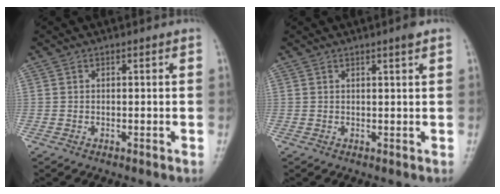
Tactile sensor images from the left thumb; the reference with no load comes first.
{"total": 1.6, "force": [1.1, -0.1, 1.2], "torque": [-0.018, -0.005, 0.016]}